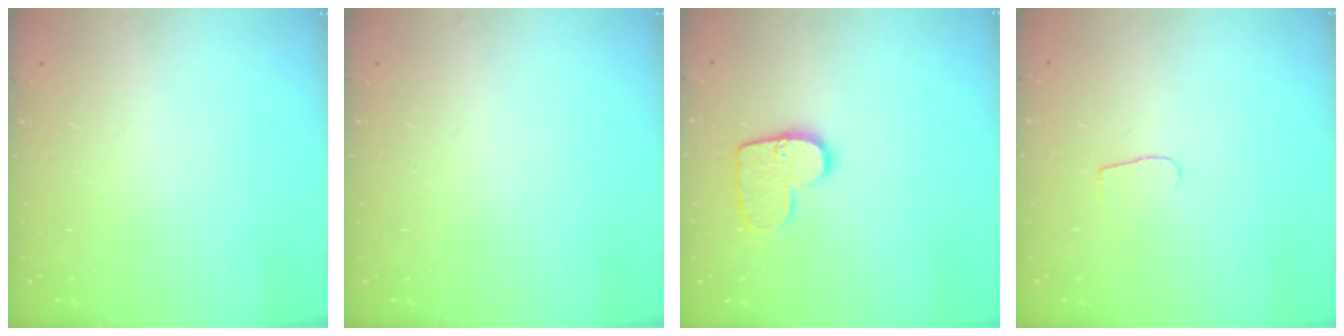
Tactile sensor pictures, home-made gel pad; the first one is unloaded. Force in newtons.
{"total": 0.0}
{"total": 10.7, "press": 10.7, "slide": 0.6}
{"total": 3.8, "press": 3.7, "slide": 0.4}